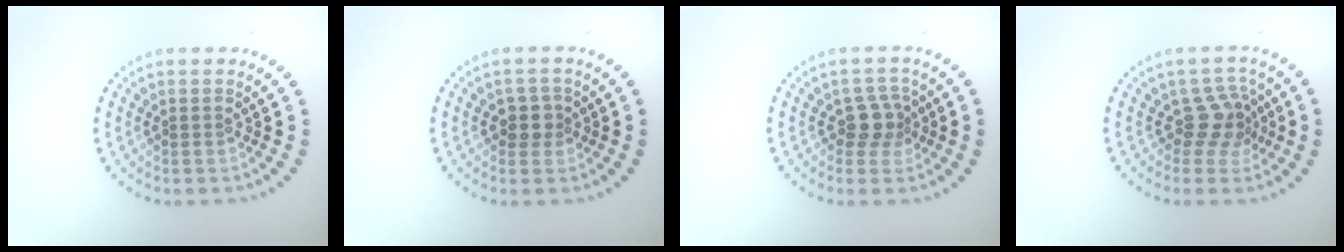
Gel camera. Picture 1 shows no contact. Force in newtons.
{"total": 1.9, "press": 1.7, "slide": 0.8}
{"total": 2.4, "press": 1.9, "slide": 1.4}
{"total": 2.8, "press": 2.1, "slide": 1.8}